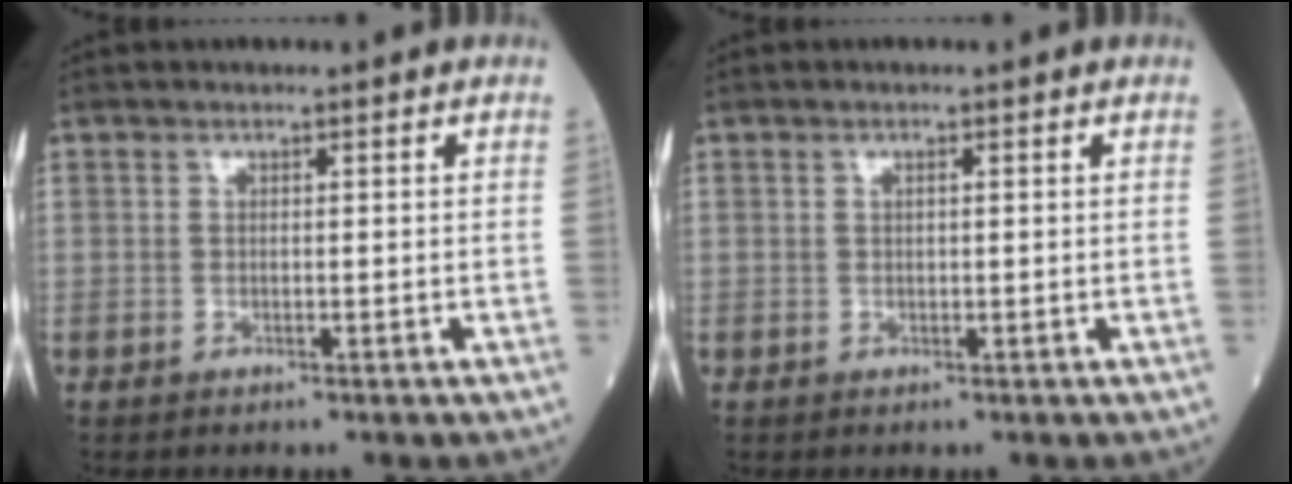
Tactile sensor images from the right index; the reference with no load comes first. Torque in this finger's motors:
{"motor_torque": [-0.30, -0.06, -0.07, -0.01]}